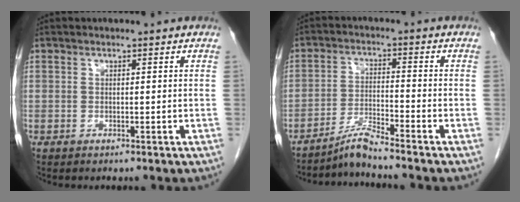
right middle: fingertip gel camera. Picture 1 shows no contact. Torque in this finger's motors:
{"motor_torque": [0.38, -0.83, -0.04, 0.02]}